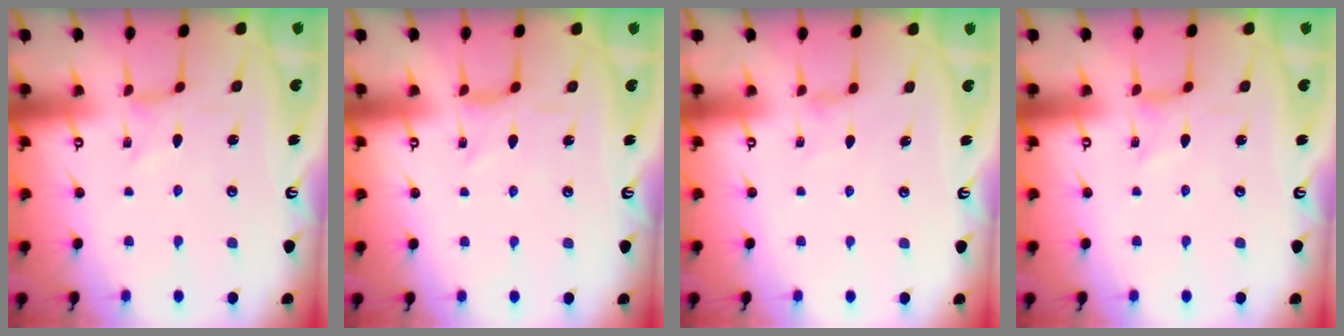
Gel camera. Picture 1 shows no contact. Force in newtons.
{"total": 1.9, "press": 1.8, "slide": 0.5}
{"total": 0.9, "press": 0.8, "slide": 0.3}
{"total": 0.0}